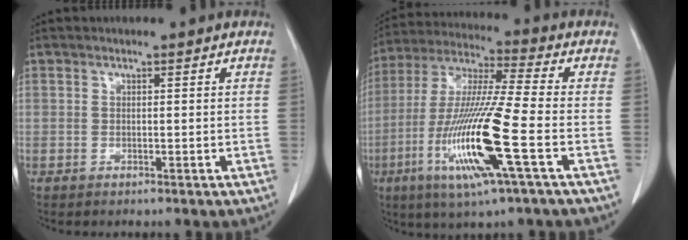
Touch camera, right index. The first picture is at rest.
{"total": 17.1, "force": [-5.5, 0.0, 16.2], "torque": [-0.335, -0.020, -0.106]}